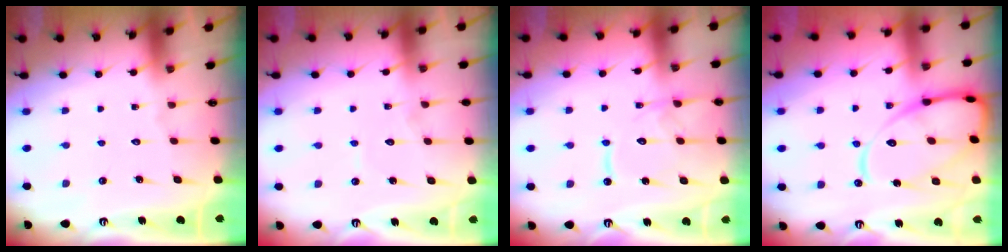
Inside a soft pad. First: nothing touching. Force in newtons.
{"total": 5.1, "press": 5.1, "slide": 0.4}
{"total": 12.4, "press": 12.4, "slide": 1.3}
{"total": 16.0, "press": 16.0, "slide": 1.7}